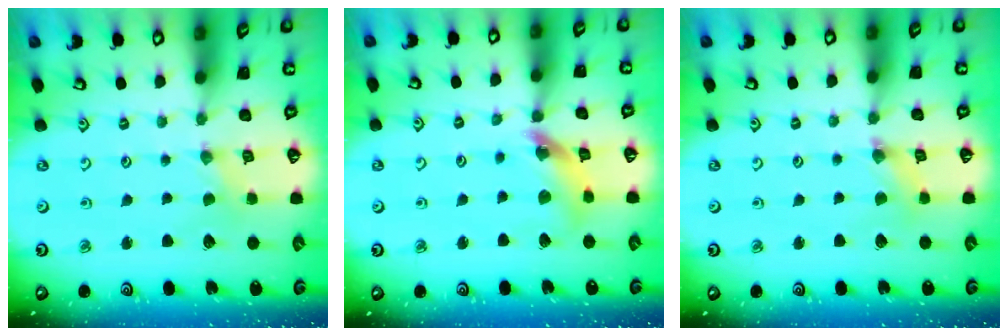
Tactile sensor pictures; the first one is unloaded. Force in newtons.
{"total": 12.2, "press": 12.1, "slide": 1.6}
{"total": 1.9, "press": 1.8, "slide": 0.3}